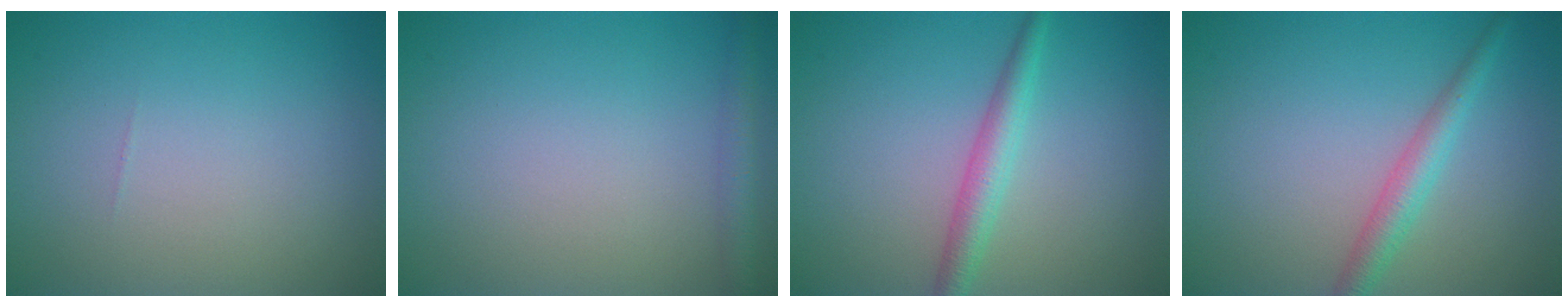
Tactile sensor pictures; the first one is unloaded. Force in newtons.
{"total": 1.8, "press": 1.8, "slide": 0.1}
{"total": 2.6, "press": 2.6, "slide": 0.1}
{"total": 2.6, "press": 2.6, "slide": 0.0}